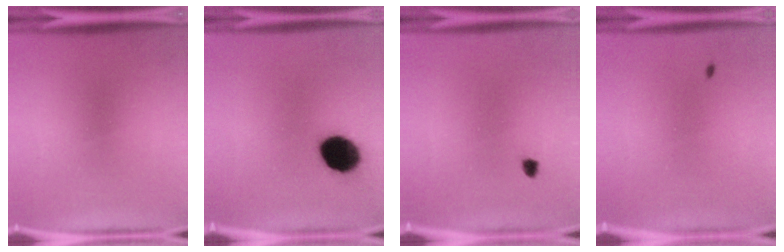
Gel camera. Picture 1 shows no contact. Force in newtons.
{"total": 12.6}
{"total": 1.0}
{"total": 0.7}